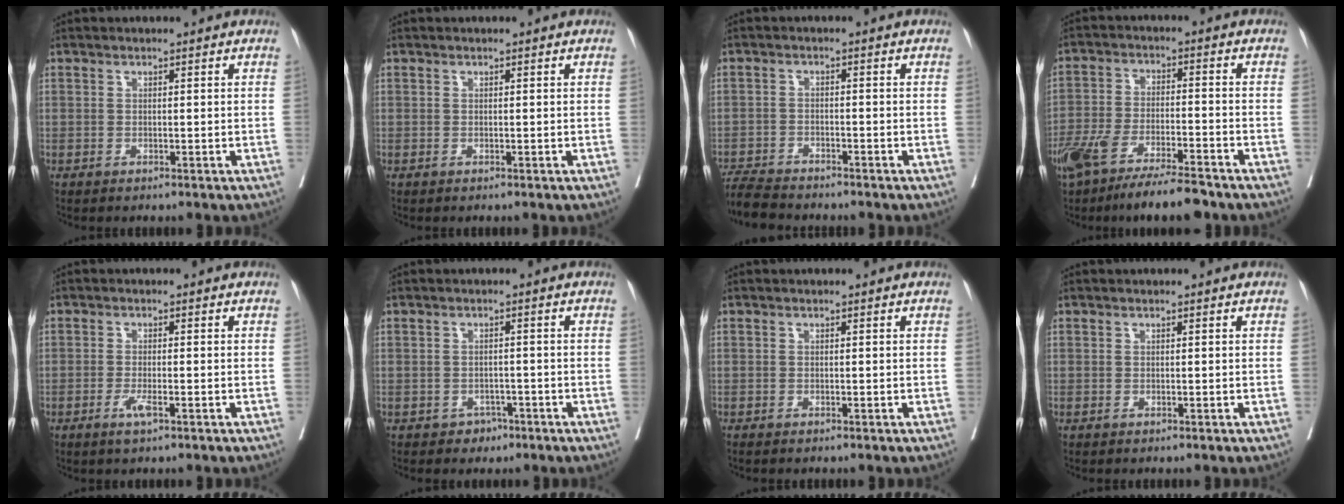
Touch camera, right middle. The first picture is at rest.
{"total": 0.0}
{"total": 5.9, "force": [-5.7, 0.6, 1.4], "torque": [-0.019, -0.018, -0.101]}
{"total": 13.2, "force": [-10.2, 2.2, 8.0], "torque": [-0.145, -0.025, -0.175]}
{"total": 2.4, "force": [-1.2, 0.3, 2.0], "torque": [-0.040, -0.003, -0.022]}
{"total": 2.2, "force": [-1.4, 1.7, 0.4], "torque": [-0.004, 0.007, -0.018]}
{"total": 0.5, "force": [-0.5, 0.1, 0.2], "torque": [-0.005, -0.002, -0.010]}
{"total": 0.0}